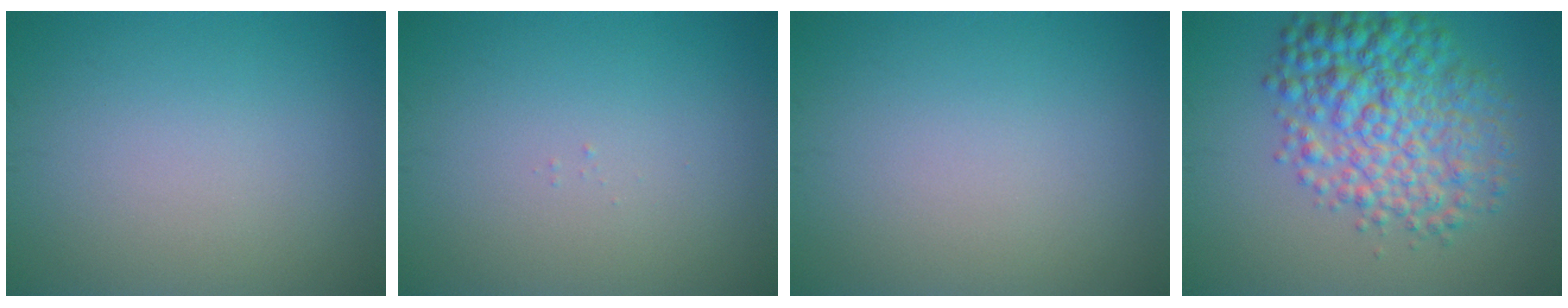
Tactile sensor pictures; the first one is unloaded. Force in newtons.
{"total": 0.0}
{"total": 0.0}
{"total": 7.5, "press": 7.5, "slide": 0.1}